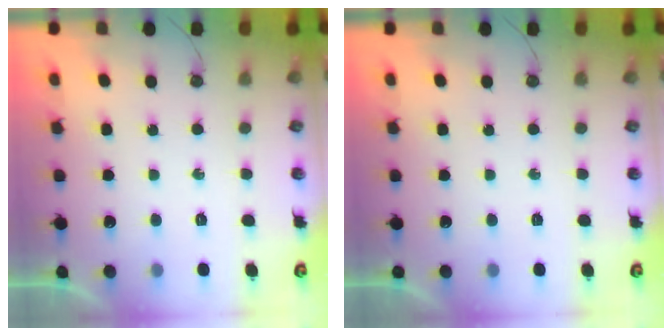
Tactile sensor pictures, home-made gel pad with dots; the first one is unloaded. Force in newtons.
{"total": 0.0}